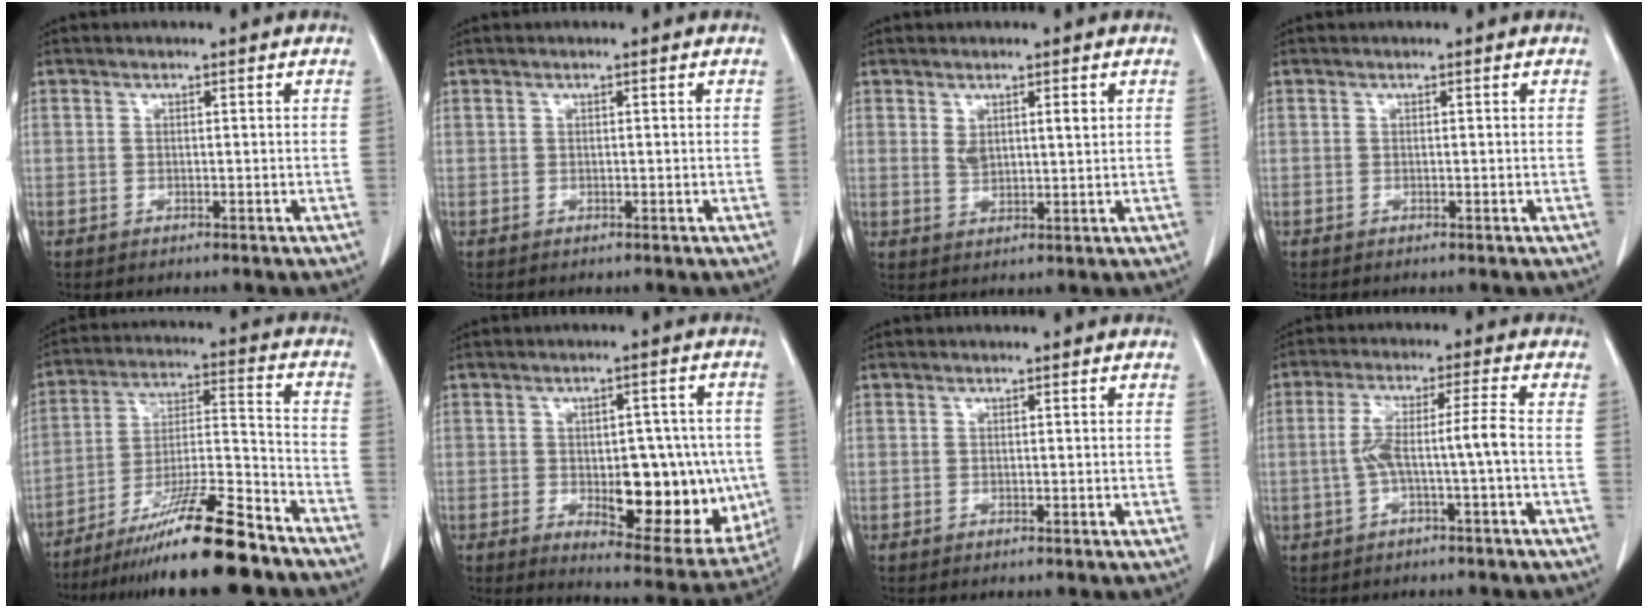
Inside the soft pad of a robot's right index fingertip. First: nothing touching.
{"total": 0.0}
{"total": 3.4, "force": [1.4, 1.4, 2.7], "torque": [-0.052, 0.004, 0.032]}
{"total": 0.0}
{"total": 16.8, "force": [-13.2, 0.4, 10.4], "torque": [-0.193, -0.015, -0.224]}
{"total": 15.8, "force": [-2.2, 6.7, 14.2], "torque": [-0.172, 0.002, -0.008]}
{"total": 0.0}
{"total": 6.2, "force": [-1.3, -0.3, 6.0], "torque": [-0.121, 0.024, -0.019]}